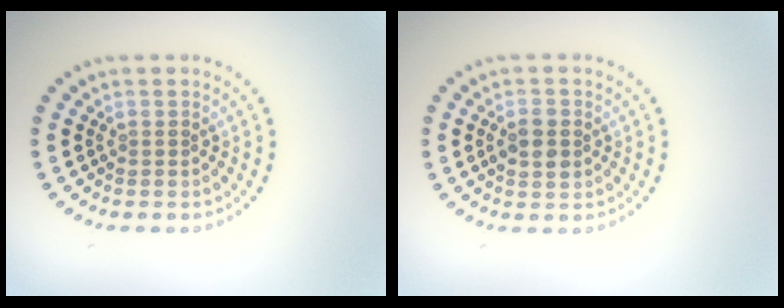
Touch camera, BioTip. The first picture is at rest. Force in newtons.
{"total": 2.3, "press": 2.3, "slide": 0.1}